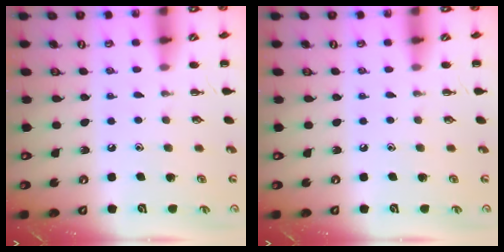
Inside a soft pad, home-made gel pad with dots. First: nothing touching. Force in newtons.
{"total": 0.0}